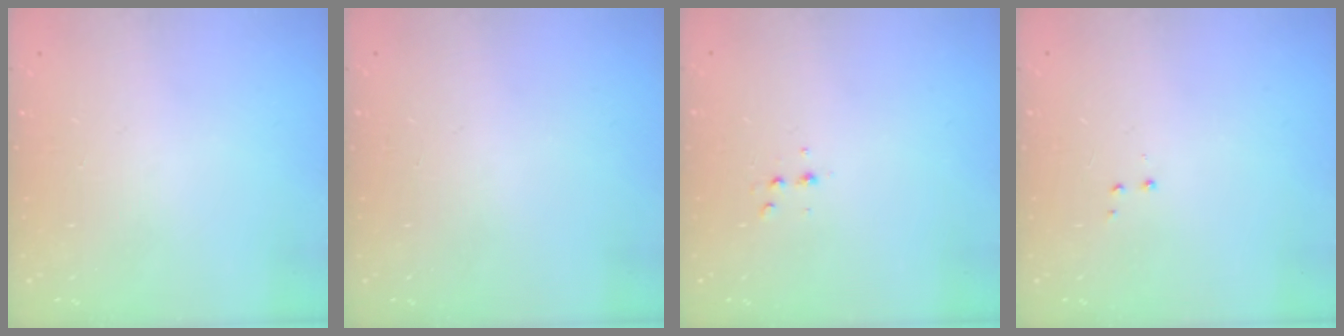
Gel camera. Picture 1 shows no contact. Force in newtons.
{"total": 0.0}
{"total": 3.7, "press": 3.5, "slide": 1.1}
{"total": 2.8, "press": 2.7, "slide": 0.5}